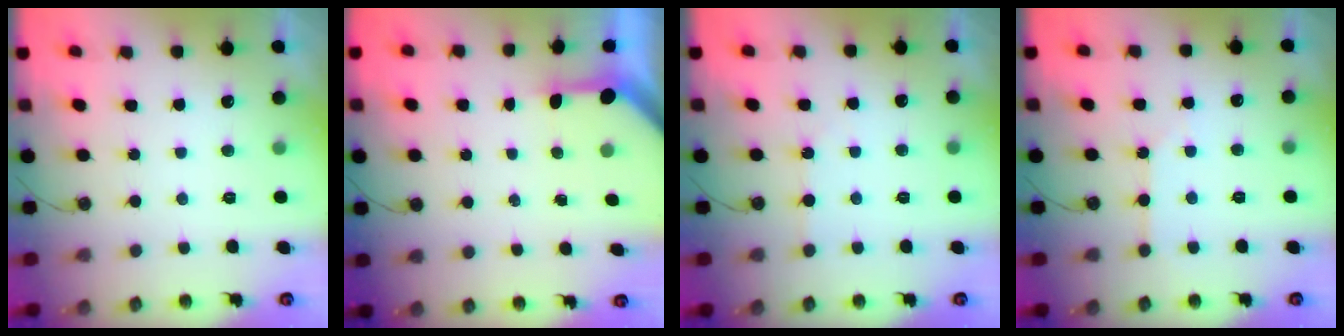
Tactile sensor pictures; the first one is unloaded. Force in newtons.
{"total": 3.2, "press": 3.2, "slide": 0.2}
{"total": 2.2, "press": 2.2, "slide": 0.4}
{"total": 2.5, "press": 2.4, "slide": 0.4}